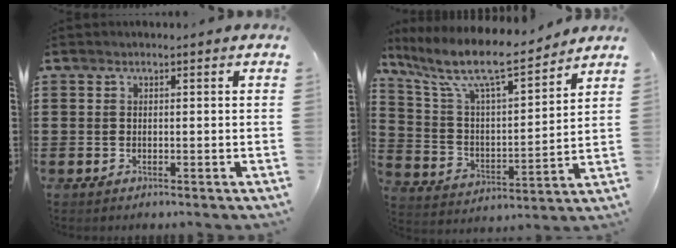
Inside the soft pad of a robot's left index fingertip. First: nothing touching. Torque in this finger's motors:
{"motor_torque": [2.14, 0.00, 0.39, 0.21]}